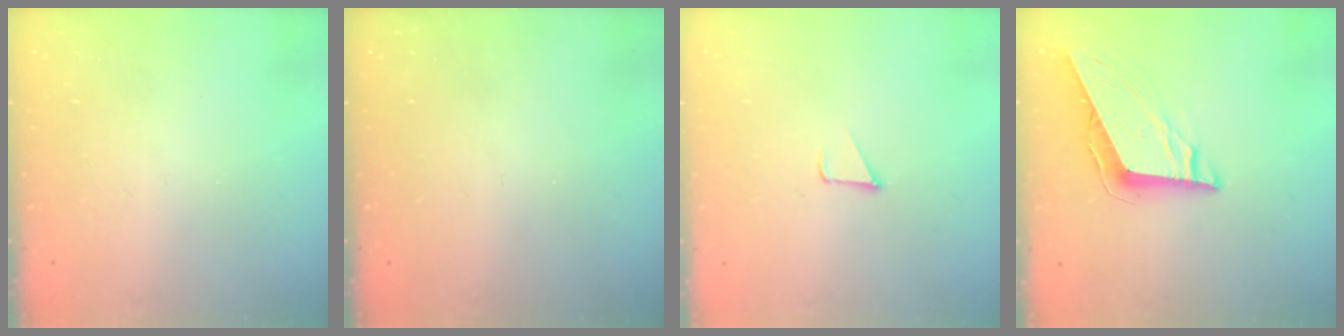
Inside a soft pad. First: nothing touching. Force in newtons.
{"total": 0.0}
{"total": 1.2, "press": 1.2, "slide": 0.1}
{"total": 9.0, "press": 8.9, "slide": 1.5}